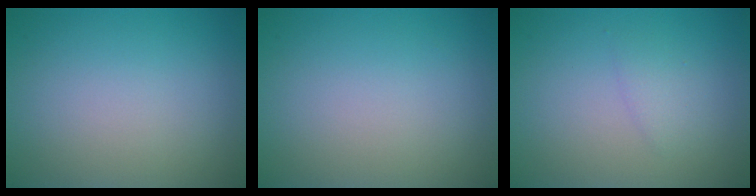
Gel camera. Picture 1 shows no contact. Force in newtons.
{"total": 0.0}
{"total": 1.2, "press": 1.2, "slide": 0.1}